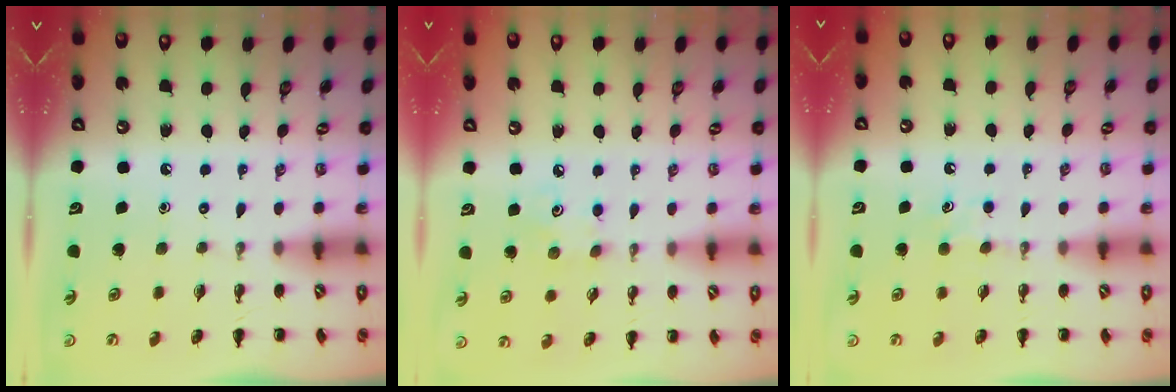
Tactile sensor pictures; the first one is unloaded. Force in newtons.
{"total": 3.6, "press": 3.5, "slide": 1.0}
{"total": 4.2, "press": 4.0, "slide": 1.4}